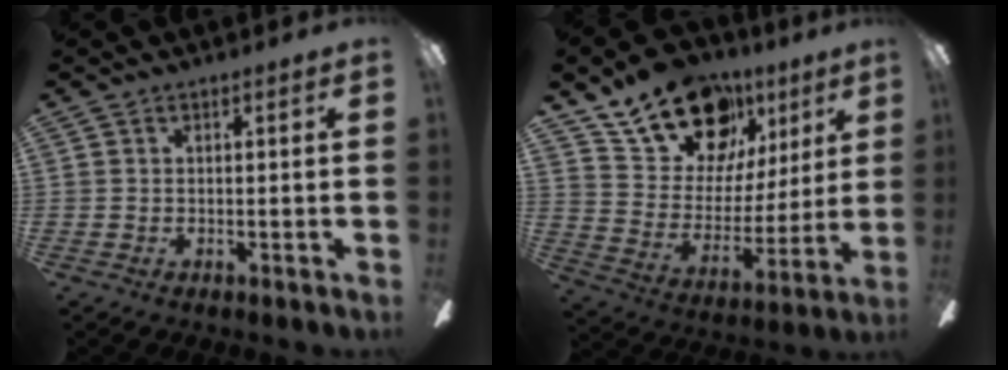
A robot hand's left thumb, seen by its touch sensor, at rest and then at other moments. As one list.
[{"total": 21.5, "force": [14.6, 12.9, 9.1], "torque": [-0.158, -0.077, 0.272]}]